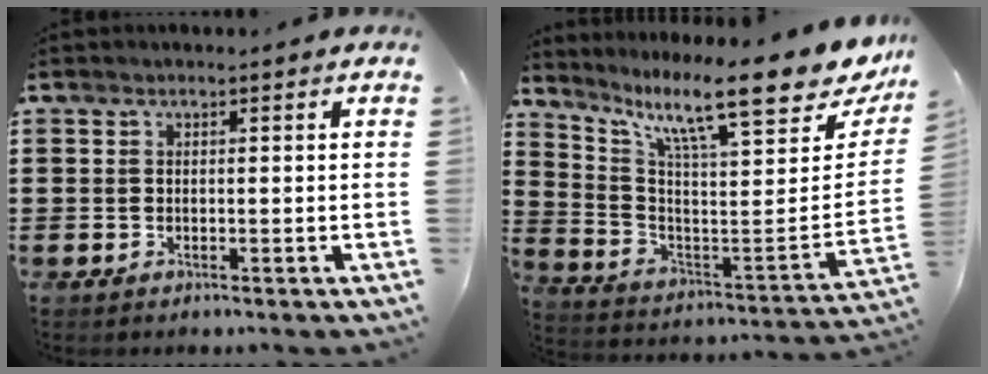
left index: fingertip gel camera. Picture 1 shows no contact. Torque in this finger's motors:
{"motor_torque": [1.11, -1.03, 0.41, 0.21]}